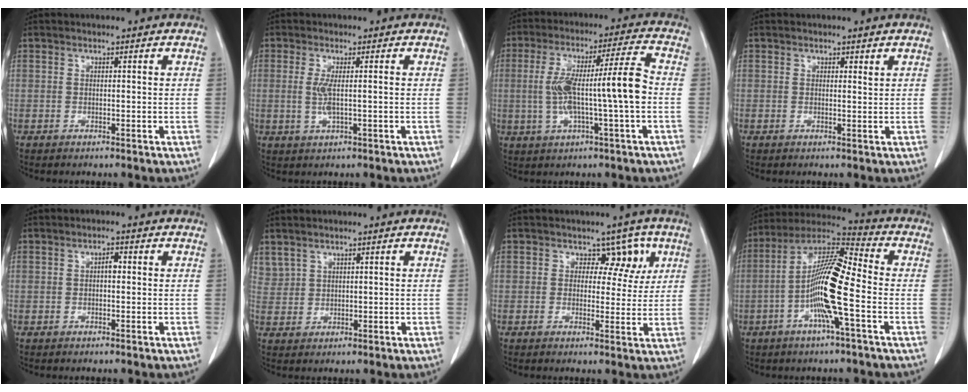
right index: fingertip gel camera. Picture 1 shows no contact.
{"total": 3.3, "force": [-0.1, 0.5, 3.3], "torque": [-0.070, -0.005, 0.002]}
{"total": 12.5, "force": [-0.9, 0.3, 12.5], "torque": [-0.226, 0.024, -0.013]}
{"total": 0.6, "force": [0.4, 0.2, 0.3], "torque": [-0.005, -0.004, 0.005]}
{"total": 1.4, "force": [0.1, 0.6, 1.2], "torque": [-0.018, 0.004, 0.000]}
{"total": 3.6, "force": [2.6, 2.5, 0.6], "torque": [-0.012, 0.011, 0.066]}
{"total": 4.6, "force": [2.0, 3.3, 2.5], "torque": [-0.010, 0.003, 0.023]}
{"total": 13.7, "force": [-3.0, 1.1, 13.3], "torque": [-0.255, 0.010, -0.061]}